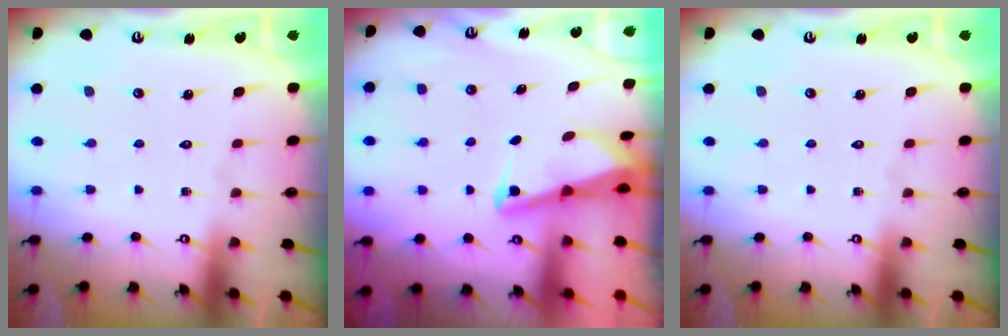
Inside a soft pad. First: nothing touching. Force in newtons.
{"total": 2.3, "press": 2.3, "slide": 0.3}
{"total": 0.0}